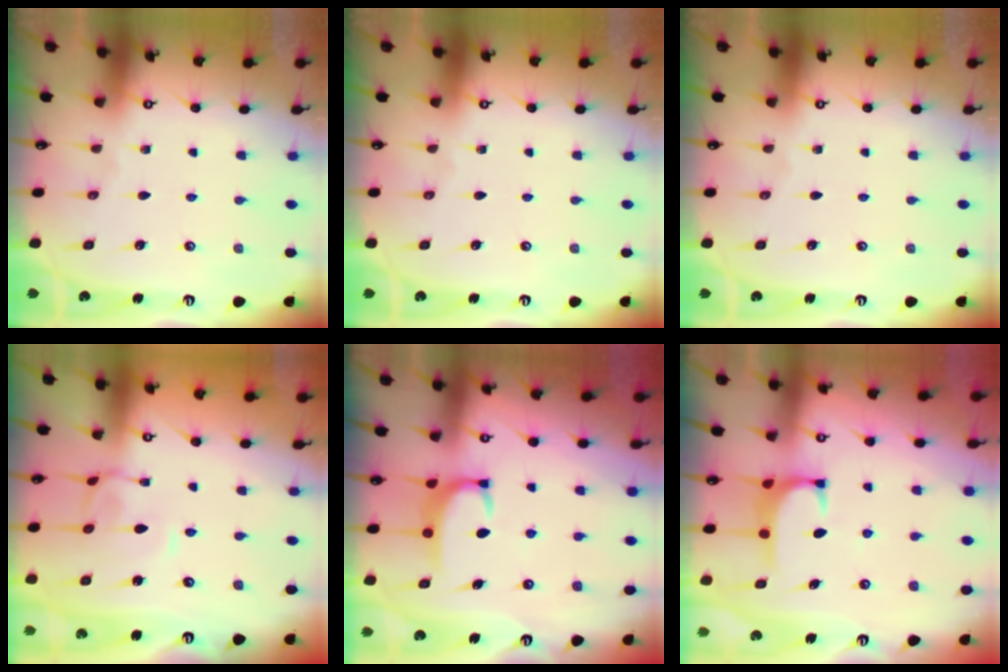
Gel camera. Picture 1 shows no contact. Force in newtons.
{"total": 0.0}
{"total": 0.0}
{"total": 2.0, "press": 1.9, "slide": 0.5}
{"total": 3.7, "press": 3.7, "slide": 0.4}
{"total": 1.3, "press": 1.1, "slide": 0.6}